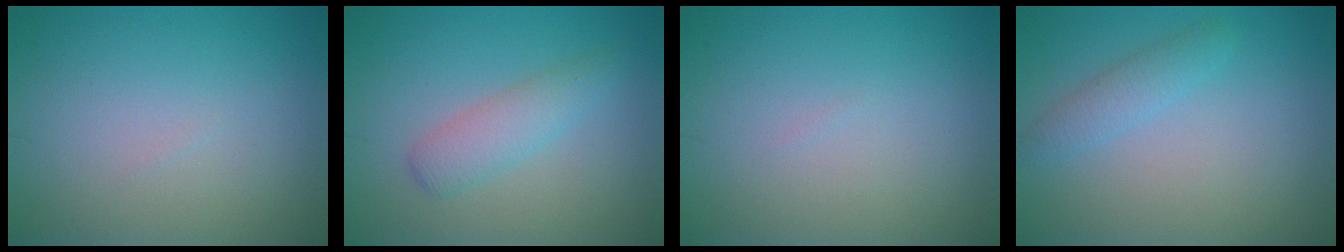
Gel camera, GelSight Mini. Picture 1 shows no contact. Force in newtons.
{"total": 2.6, "press": 2.6, "slide": 0.1}
{"total": 0.0}
{"total": 1.9, "press": 1.9, "slide": 0.1}